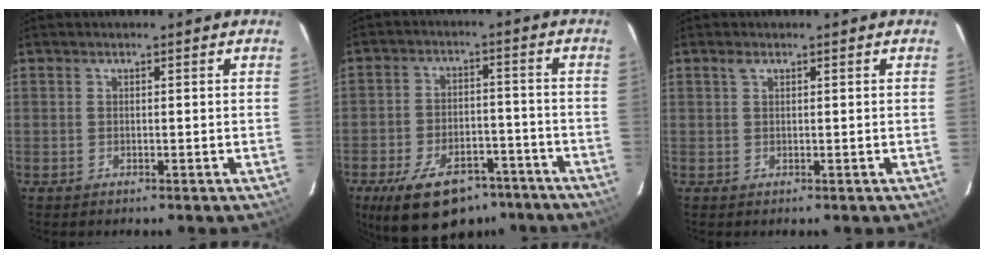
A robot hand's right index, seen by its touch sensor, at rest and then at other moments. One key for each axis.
{"total": 17.2, "fx": -11.8, "fy": 8.5, "fz": 9.2, "tx": -0.185, "ty": -0.002, "tz": -0.171}
{"total": 0.9, "fx": 0.5, "fy": 0.4, "fz": 0.5, "tx": -0.011, "ty": 0.003, "tz": 0.009}